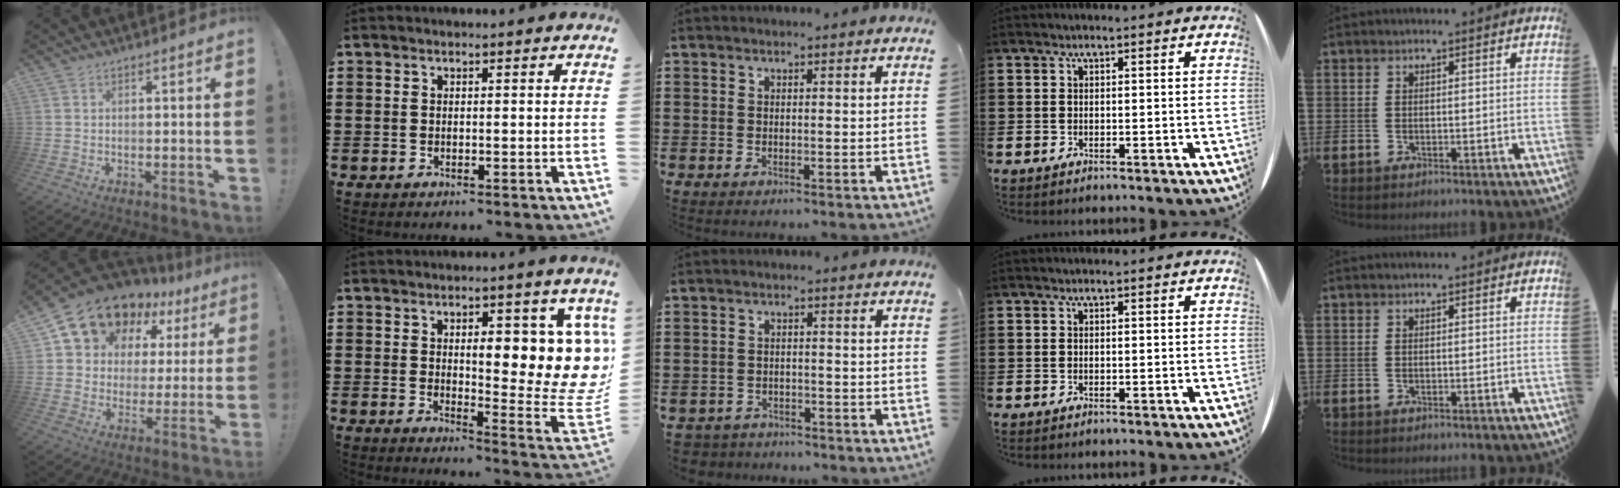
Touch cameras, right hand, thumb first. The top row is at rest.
{"thumb": {"total": 14.1, "force": [10.6, 8.4, 4.3], "torque": [-0.083, -0.080, 0.205]}, "index": {"total": 12.1, "force": [3.9, 5.0, 10.3], "torque": [-0.119, -0.040, 0.061]}, "middle": {"total": 2.5, "force": [-2.5, 0.5, -0.3], "torque": [-0.002, -0.003, -0.057]}}